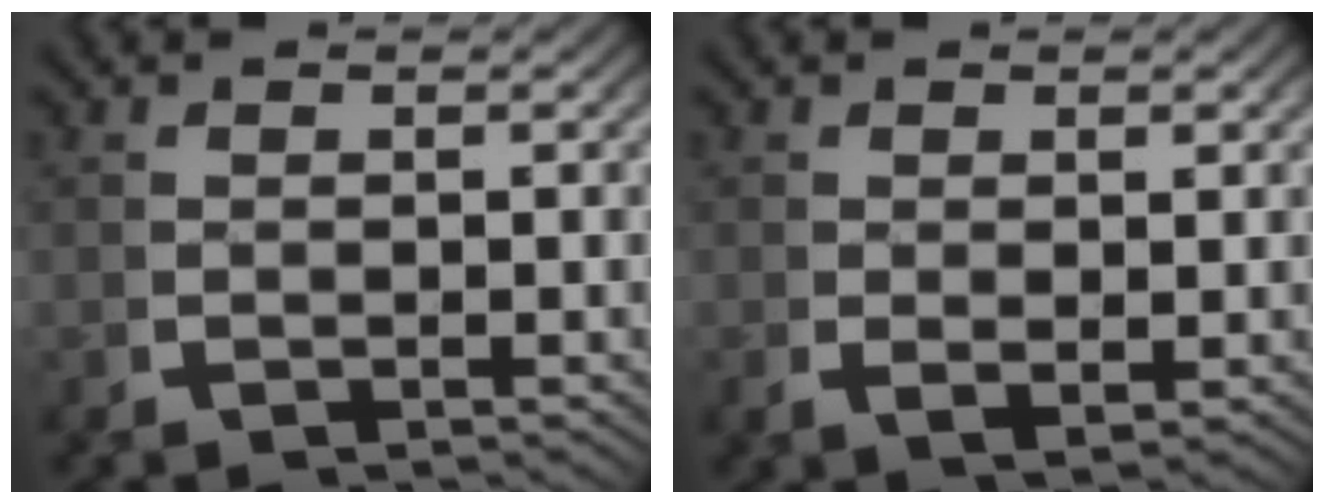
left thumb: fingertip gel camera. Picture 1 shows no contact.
{"total": 1.5, "force": [0.4, 0.8, 1.1], "torque": [-0.027, -0.009, 0.017]}